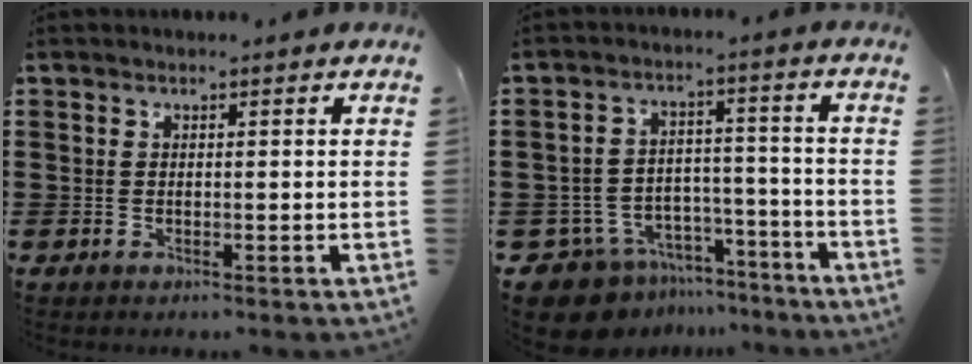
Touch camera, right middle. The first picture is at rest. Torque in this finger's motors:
{"motor_torque": [0.04, -0.19, 0.10, 0.02]}